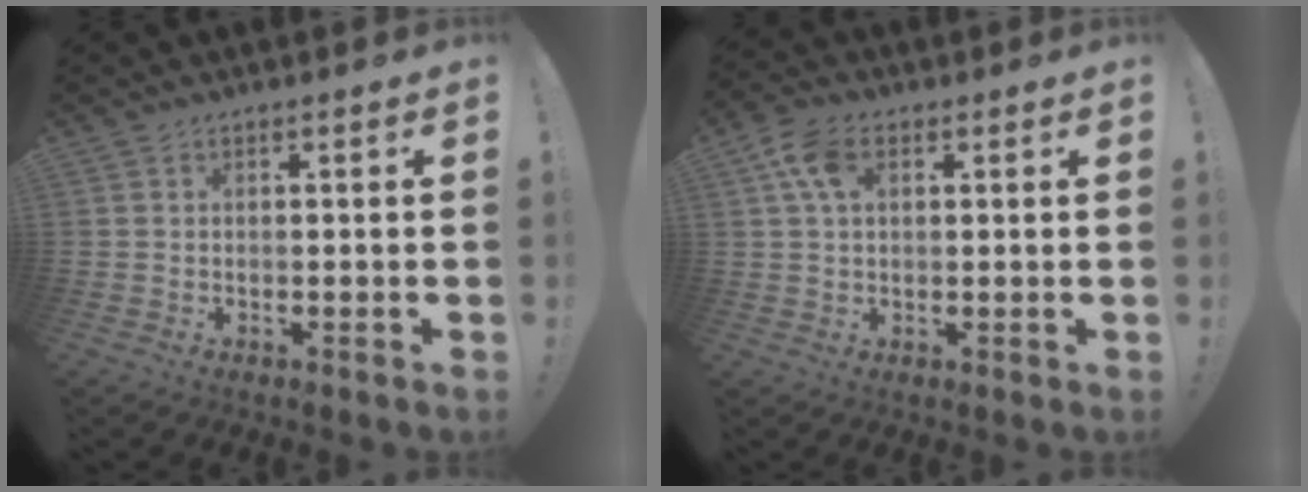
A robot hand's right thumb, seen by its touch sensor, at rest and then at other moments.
{"total": 8.5, "force": [2.8, 5.2, 6.1], "torque": [-0.108, 0.002, 0.054]}